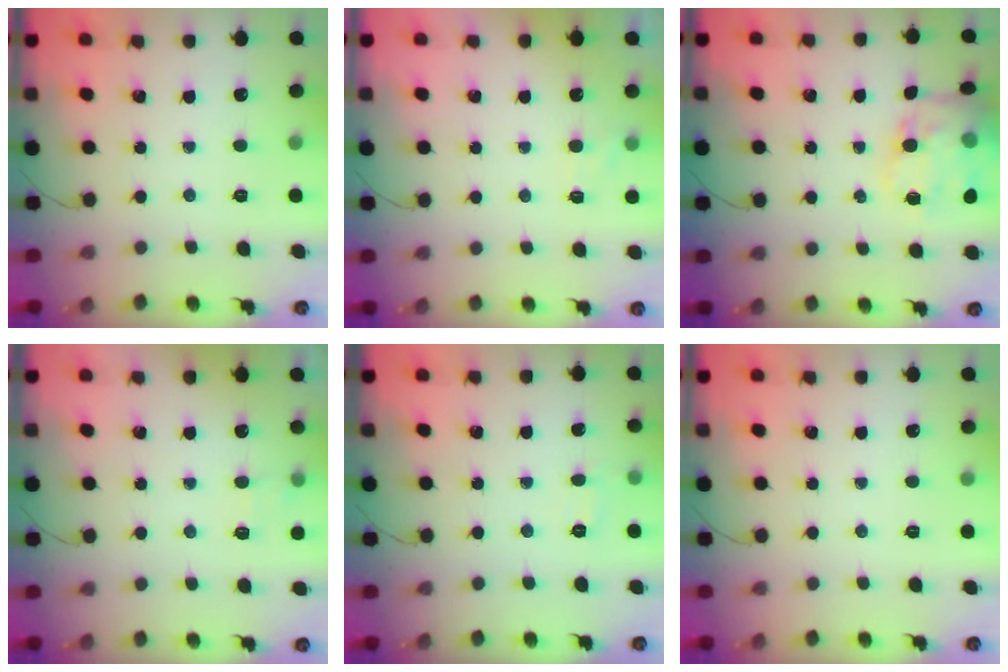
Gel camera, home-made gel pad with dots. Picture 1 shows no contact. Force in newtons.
{"total": 3.5, "press": 3.3, "slide": 1.2}
{"total": 14.9, "press": 14.7, "slide": 2.2}
{"total": 4.4, "press": 4.0, "slide": 1.6}
{"total": 4.3, "press": 4.1, "slide": 1.0}
{"total": 0.0}